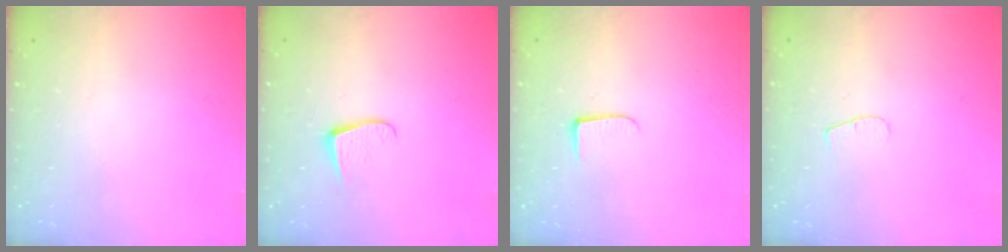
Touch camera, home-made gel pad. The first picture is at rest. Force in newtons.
{"total": 5.9, "press": 5.8, "slide": 0.5}
{"total": 5.0, "press": 5.0, "slide": 0.5}
{"total": 3.7, "press": 3.7, "slide": 0.4}